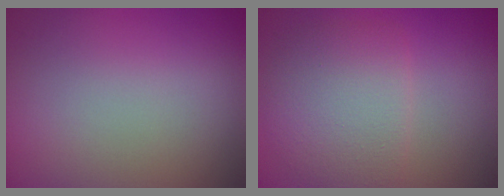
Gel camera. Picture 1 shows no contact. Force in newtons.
{"total": 5.0, "press": 5.0, "slide": 0.3}